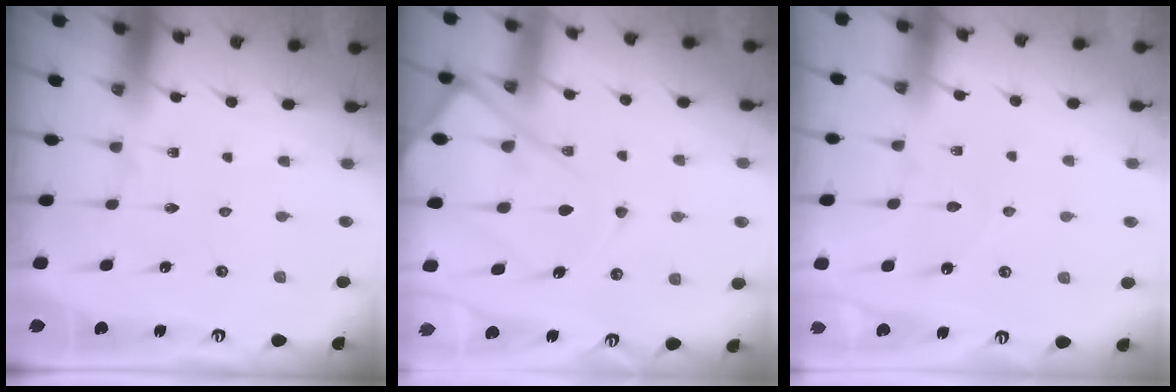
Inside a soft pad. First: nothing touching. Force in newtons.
{"total": 15.8, "press": 15.7, "slide": 1.8}
{"total": 3.3, "press": 3.3, "slide": 0.4}